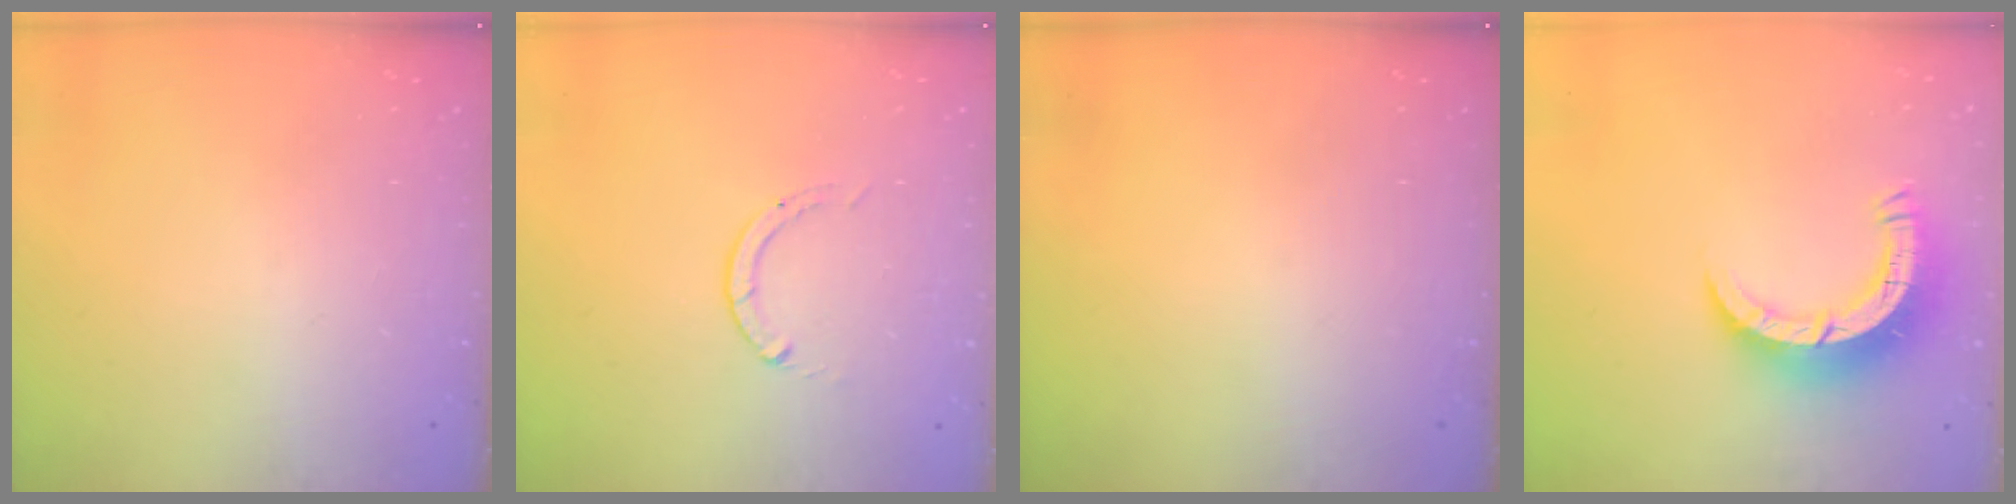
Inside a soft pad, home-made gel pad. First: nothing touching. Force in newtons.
{"total": 0.0}
{"total": 0.0}
{"total": 10.6, "press": 10.5, "slide": 1.4}